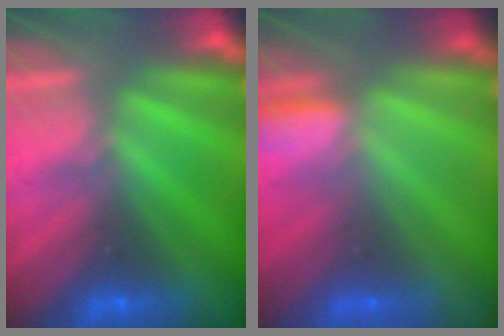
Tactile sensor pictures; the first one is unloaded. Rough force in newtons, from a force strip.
{"total": 2.9}